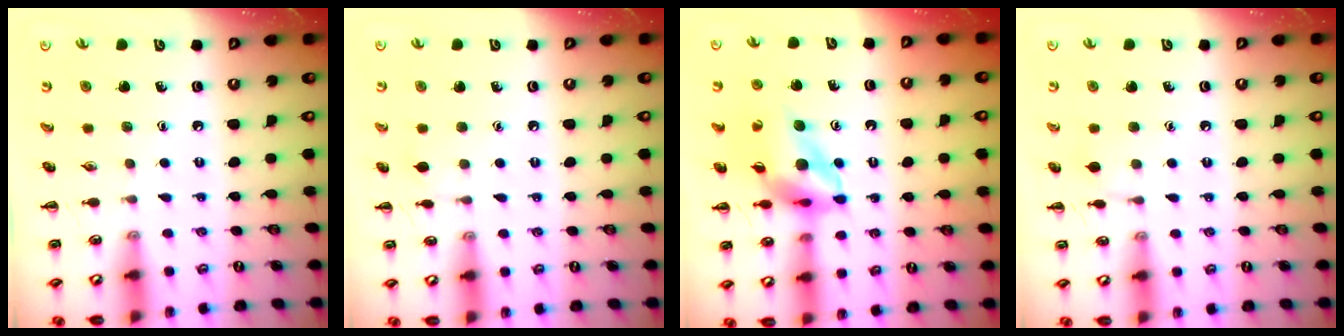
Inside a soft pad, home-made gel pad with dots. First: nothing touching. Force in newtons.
{"total": 4.7, "press": 4.4, "slide": 1.7}
{"total": 11.6, "press": 11.0, "slide": 3.8}
{"total": 4.7, "press": 4.3, "slide": 1.8}